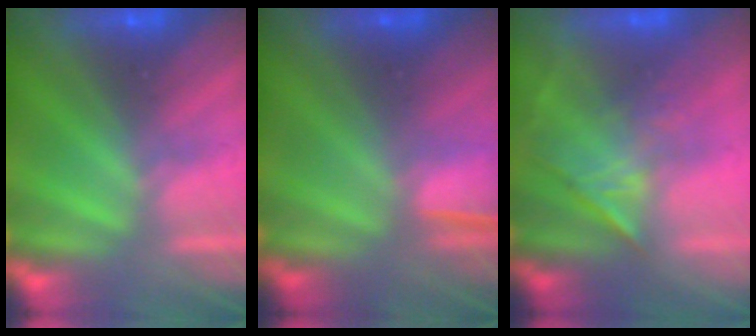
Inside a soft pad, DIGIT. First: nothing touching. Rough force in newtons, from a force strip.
{"total": 1.3}
{"total": 1.2}